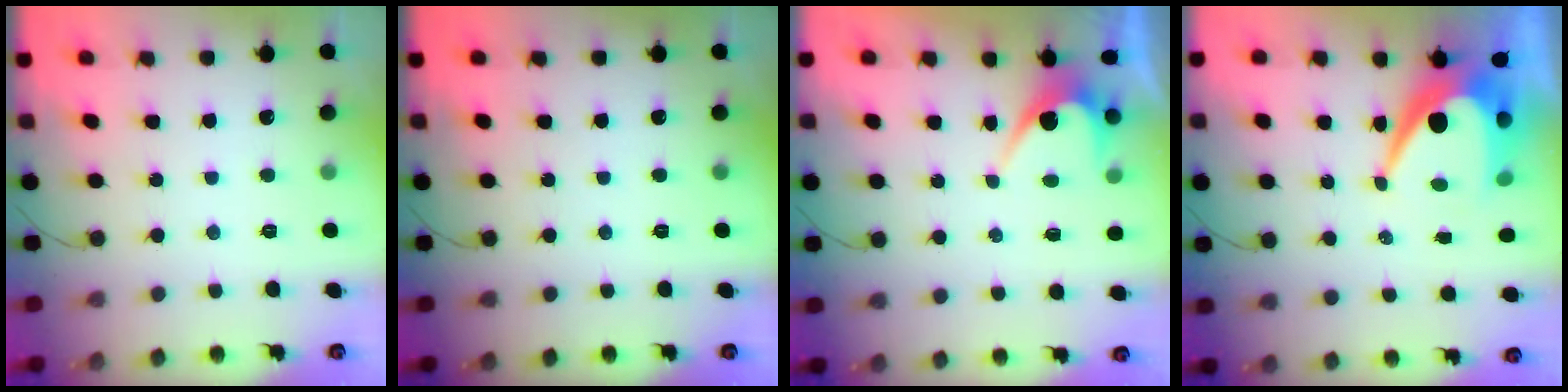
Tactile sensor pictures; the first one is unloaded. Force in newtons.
{"total": 0.0}
{"total": 4.7, "press": 4.7, "slide": 0.3}
{"total": 10.6, "press": 10.6, "slide": 0.8}